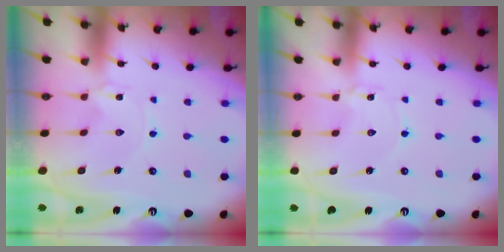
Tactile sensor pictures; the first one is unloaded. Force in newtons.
{"total": 1.2, "press": 1.2, "slide": 0.1}